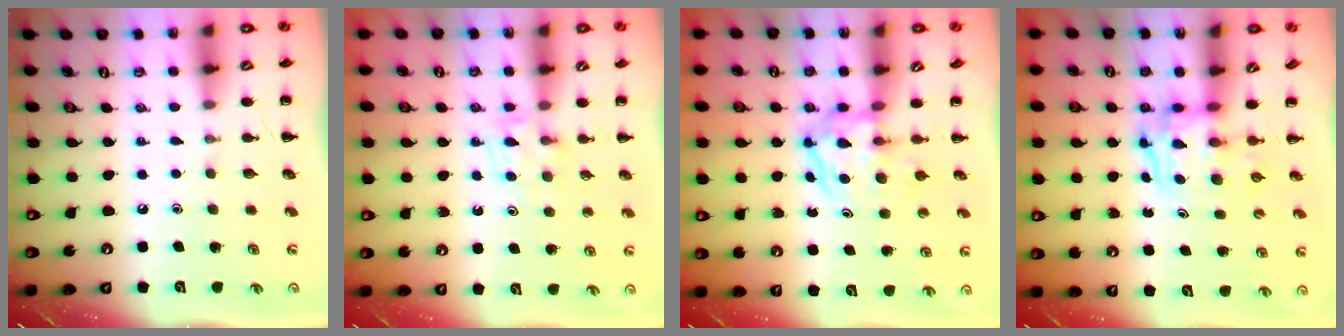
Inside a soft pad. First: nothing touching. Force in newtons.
{"total": 6.2, "press": 6.0, "slide": 1.4}
{"total": 3.9, "press": 3.9, "slide": 0.5}
{"total": 3.3, "press": 3.2, "slide": 0.6}